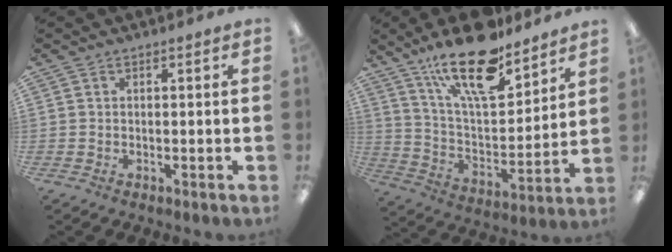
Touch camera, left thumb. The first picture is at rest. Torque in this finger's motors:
{"motor_torque": [0.67, -0.20, 1.70, -1.07, 0.43]}